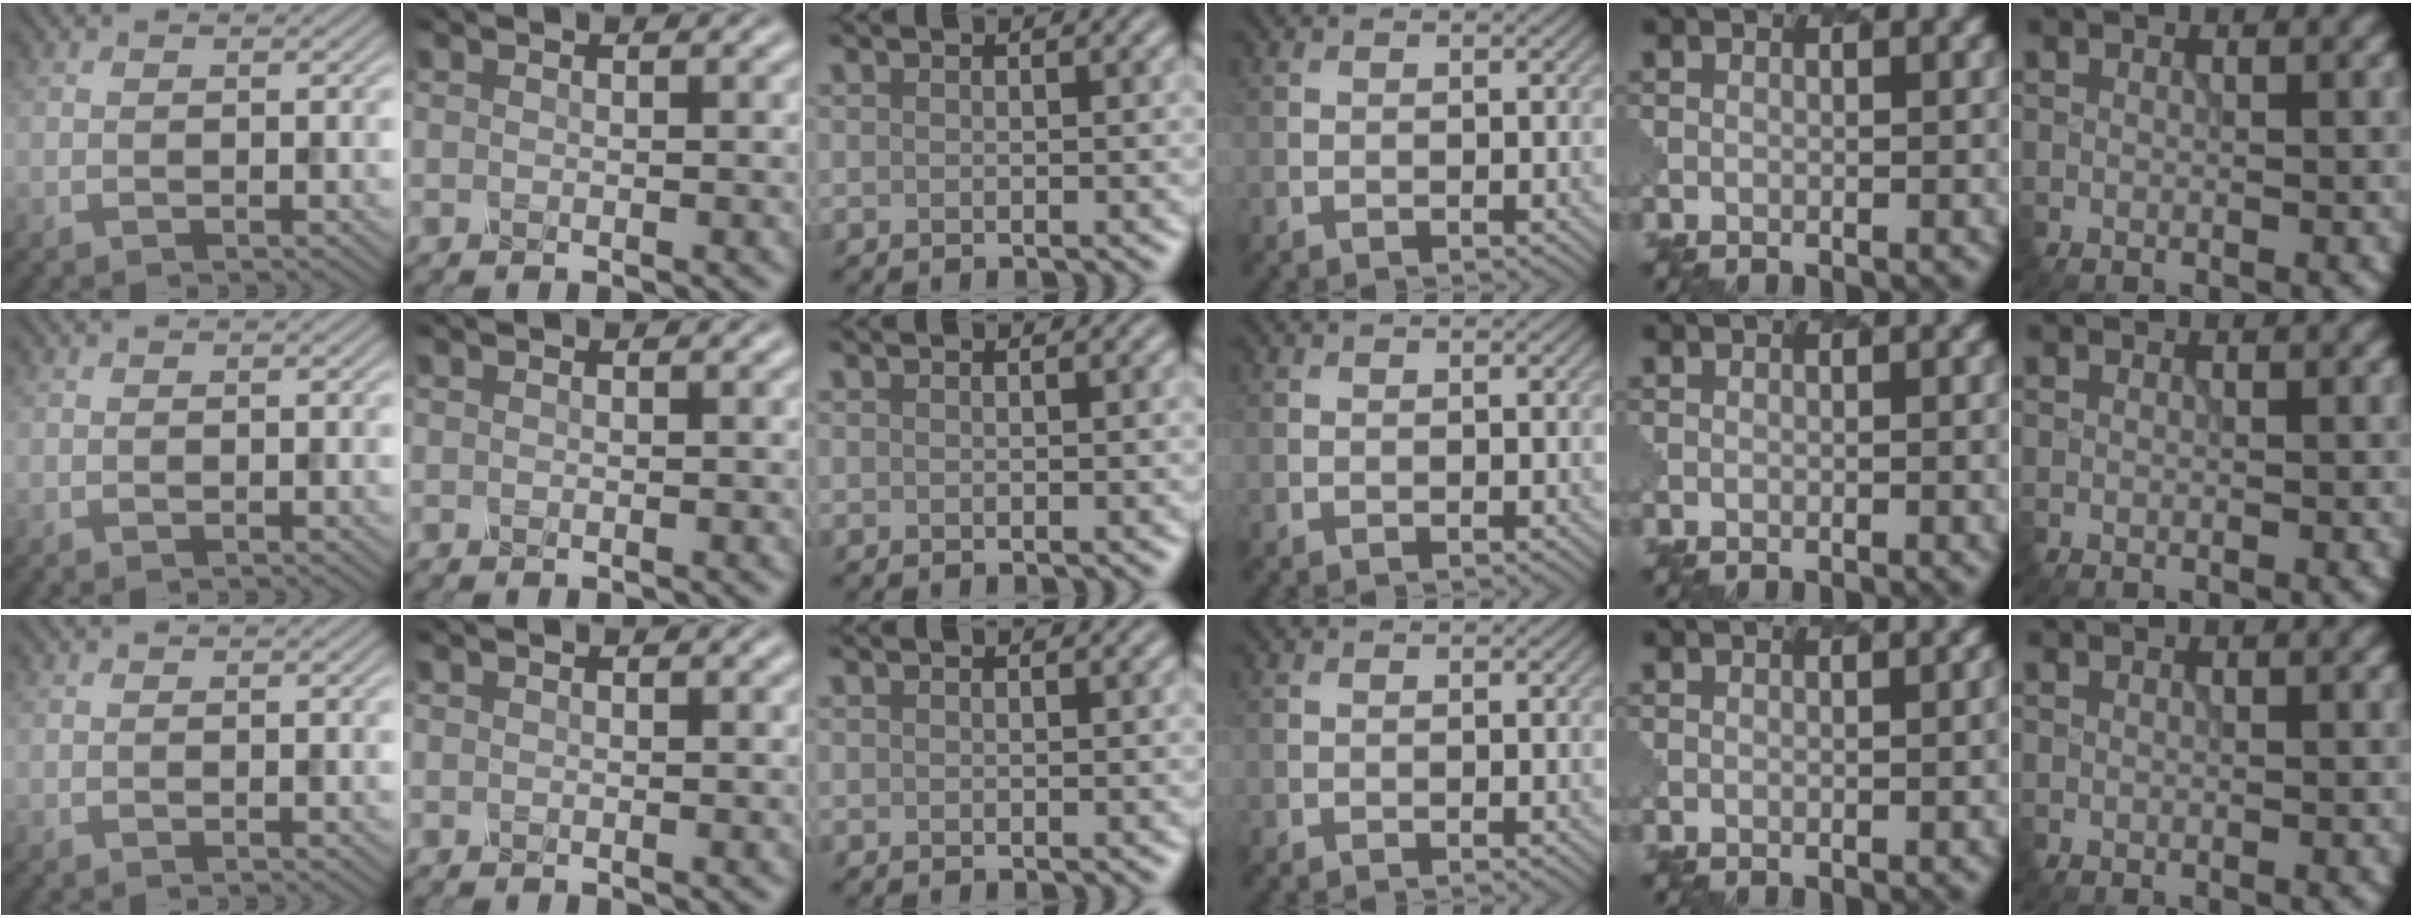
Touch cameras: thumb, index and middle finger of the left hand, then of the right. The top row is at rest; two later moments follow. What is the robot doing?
{"motion": "dispense", "object": "spray bottle"}